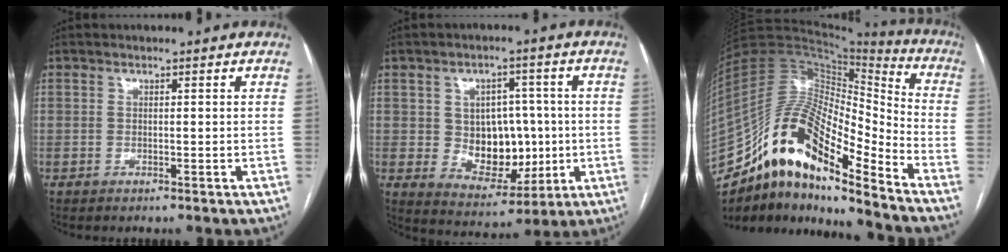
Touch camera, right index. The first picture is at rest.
{"total": 10.3, "force": [0.1, 7.5, 7.0], "torque": [-0.104, 0.020, 0.021]}
{"total": 21.1, "force": [-14.1, 5.3, 14.8], "torque": [-0.291, 0.028, -0.250]}